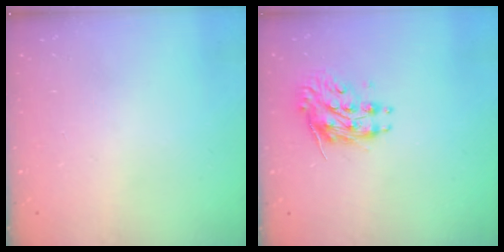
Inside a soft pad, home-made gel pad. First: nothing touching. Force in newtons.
{"total": 9.2, "press": 9.2, "slide": 0.2}